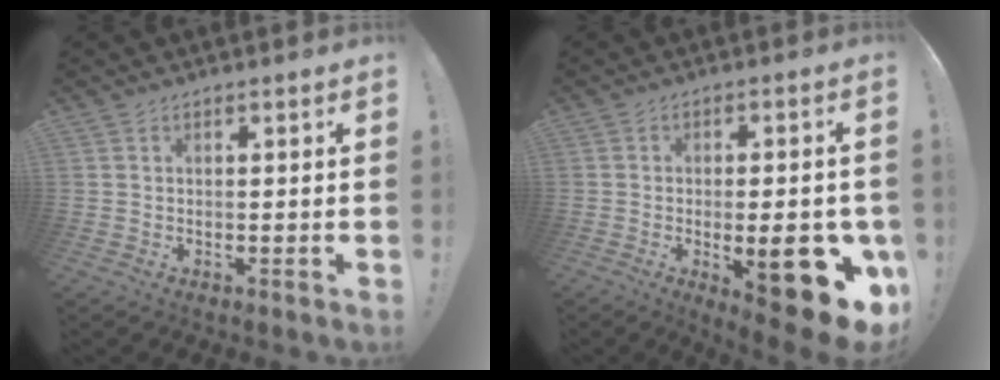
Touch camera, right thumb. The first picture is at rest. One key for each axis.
{"total": 16.5, "fx": -4.8, "fy": 6.1, "fz": 14.5, "tx": -0.154, "ty": 0.016, "tz": -0.057}